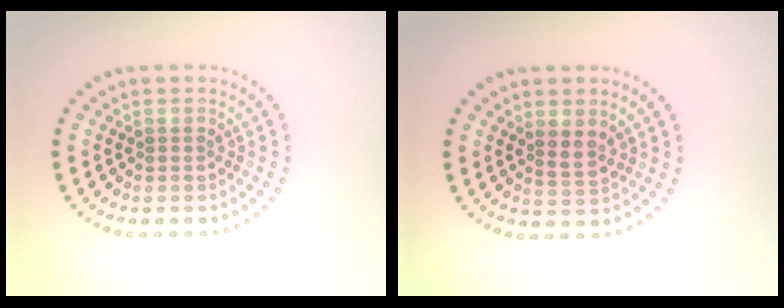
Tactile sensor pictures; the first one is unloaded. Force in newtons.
{"total": 1.6, "press": 1.4, "slide": 0.8}